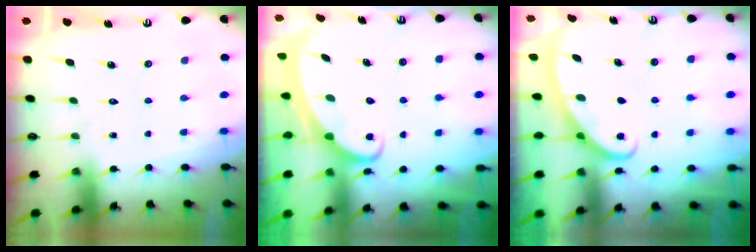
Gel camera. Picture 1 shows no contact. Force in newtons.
{"total": 2.8, "press": 2.8, "slide": 0.2}
{"total": 3.0, "press": 2.9, "slide": 0.4}